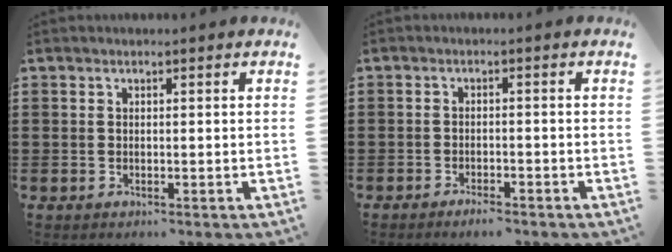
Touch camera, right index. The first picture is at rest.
{"total": 1.4, "force": [-1.4, 0.1, 0.2], "torque": [-0.009, -0.001, -0.027]}